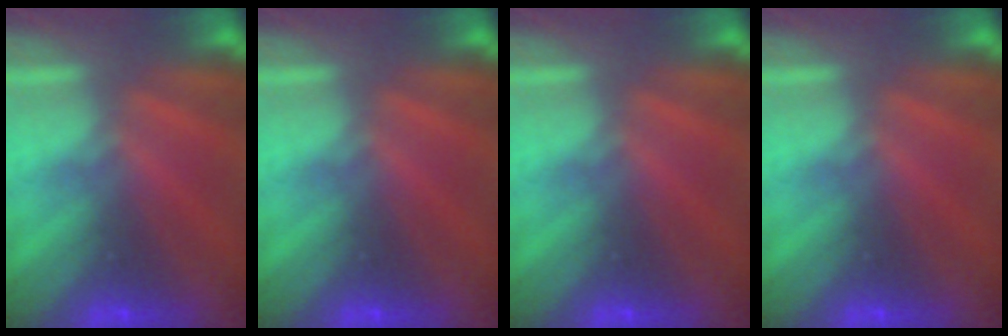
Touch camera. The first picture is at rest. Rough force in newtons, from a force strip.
{"total": 0.0}
{"total": 0.0}
{"total": 0.0}